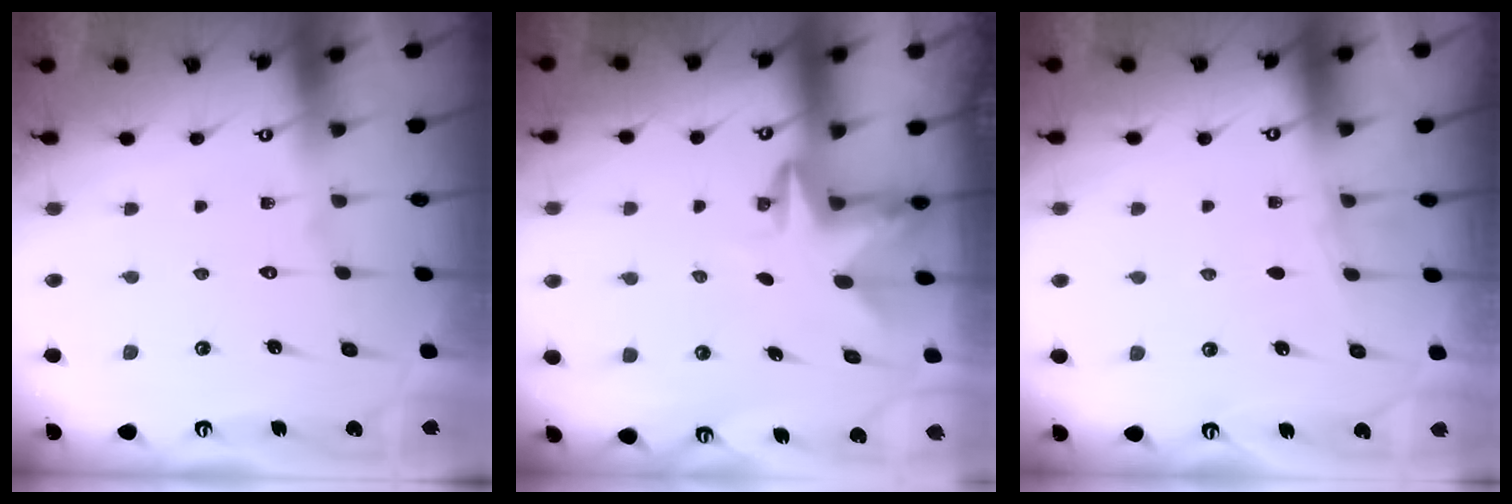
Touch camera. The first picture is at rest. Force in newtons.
{"total": 3.1, "press": 3.0, "slide": 0.8}
{"total": 3.2, "press": 3.1, "slide": 0.5}